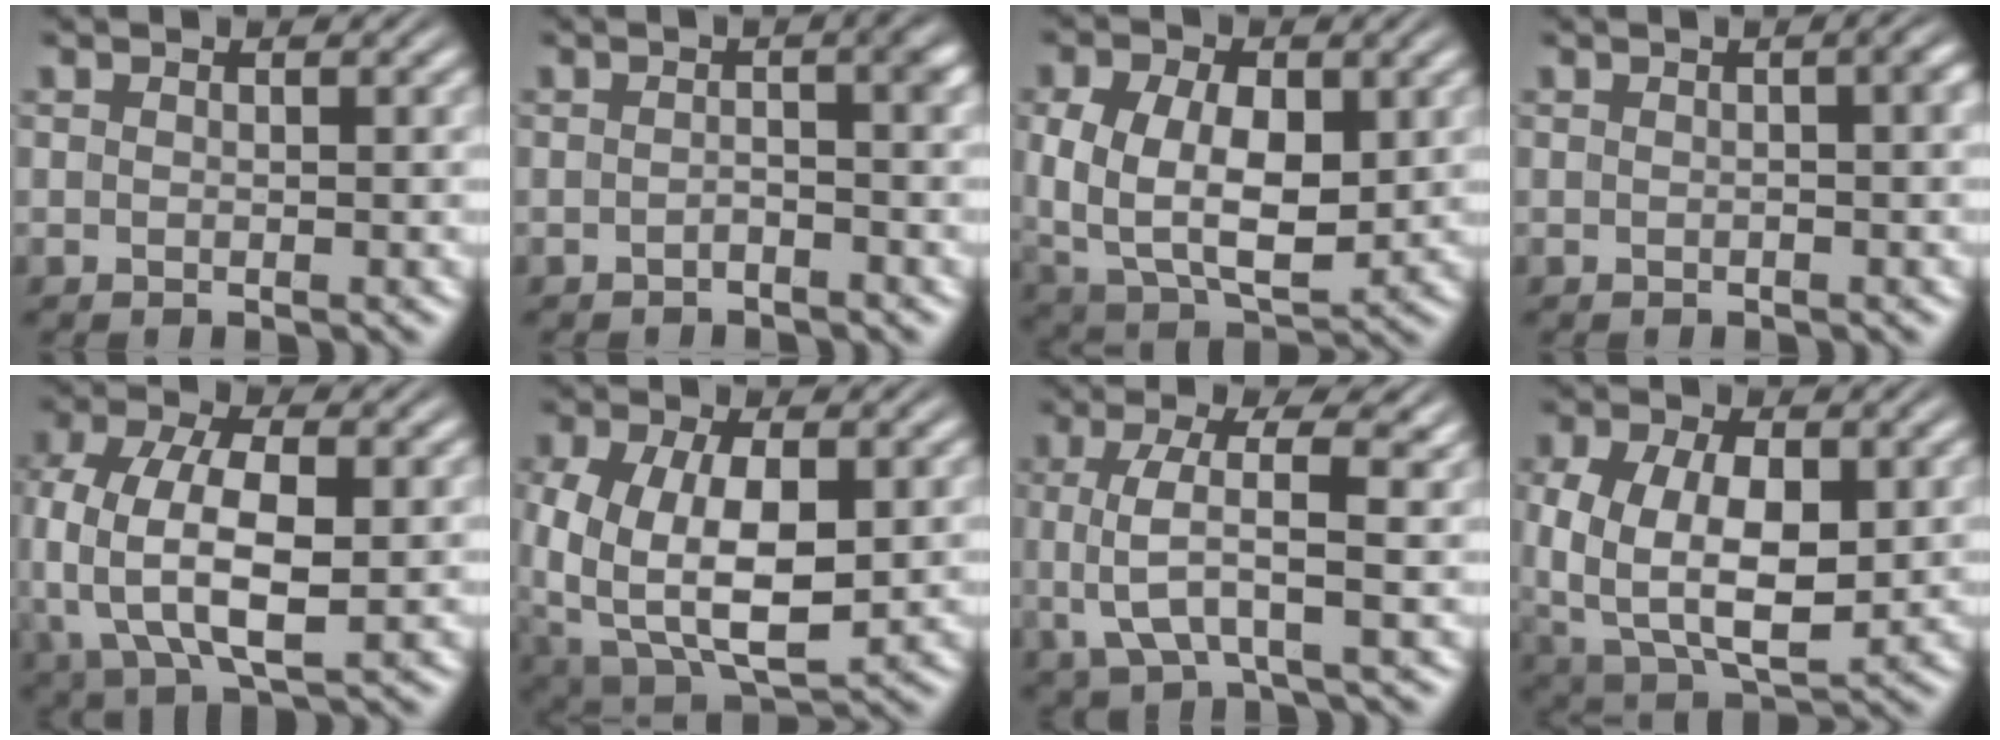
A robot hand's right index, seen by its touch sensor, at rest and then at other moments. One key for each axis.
{"total": 2.2, "fx": -0.7, "fy": 0.4, "fz": 2.1, "tx": -0.014, "ty": 0.009, "tz": -0.020}
{"total": 8.9, "fx": -0.4, "fy": 6.6, "fz": 6.0, "tx": -0.122, "ty": -0.040, "tz": 0.008}
{"total": 1.9, "fx": 0.3, "fy": 0.3, "fz": 1.9, "tx": -0.012, "ty": 0.017, "tz": -0.002}
{"total": 9.6, "fx": -0.6, "fy": 6.6, "fz": 7.0, "tx": -0.180, "ty": -0.041, "tz": 0.003}
{"total": 10.2, "fx": -2.2, "fy": 7.1, "fz": 7.1, "tx": -0.144, "ty": -0.055, "tz": -0.012}
{"total": 5.1, "fx": 0.4, "fy": 2.2, "fz": 4.6, "tx": -0.094, "ty": -0.004, "tz": 0.011}
{"total": 9.5, "fx": -1.3, "fy": 6.8, "fz": 6.6, "tx": -0.135, "ty": -0.050, "tz": 0.001}